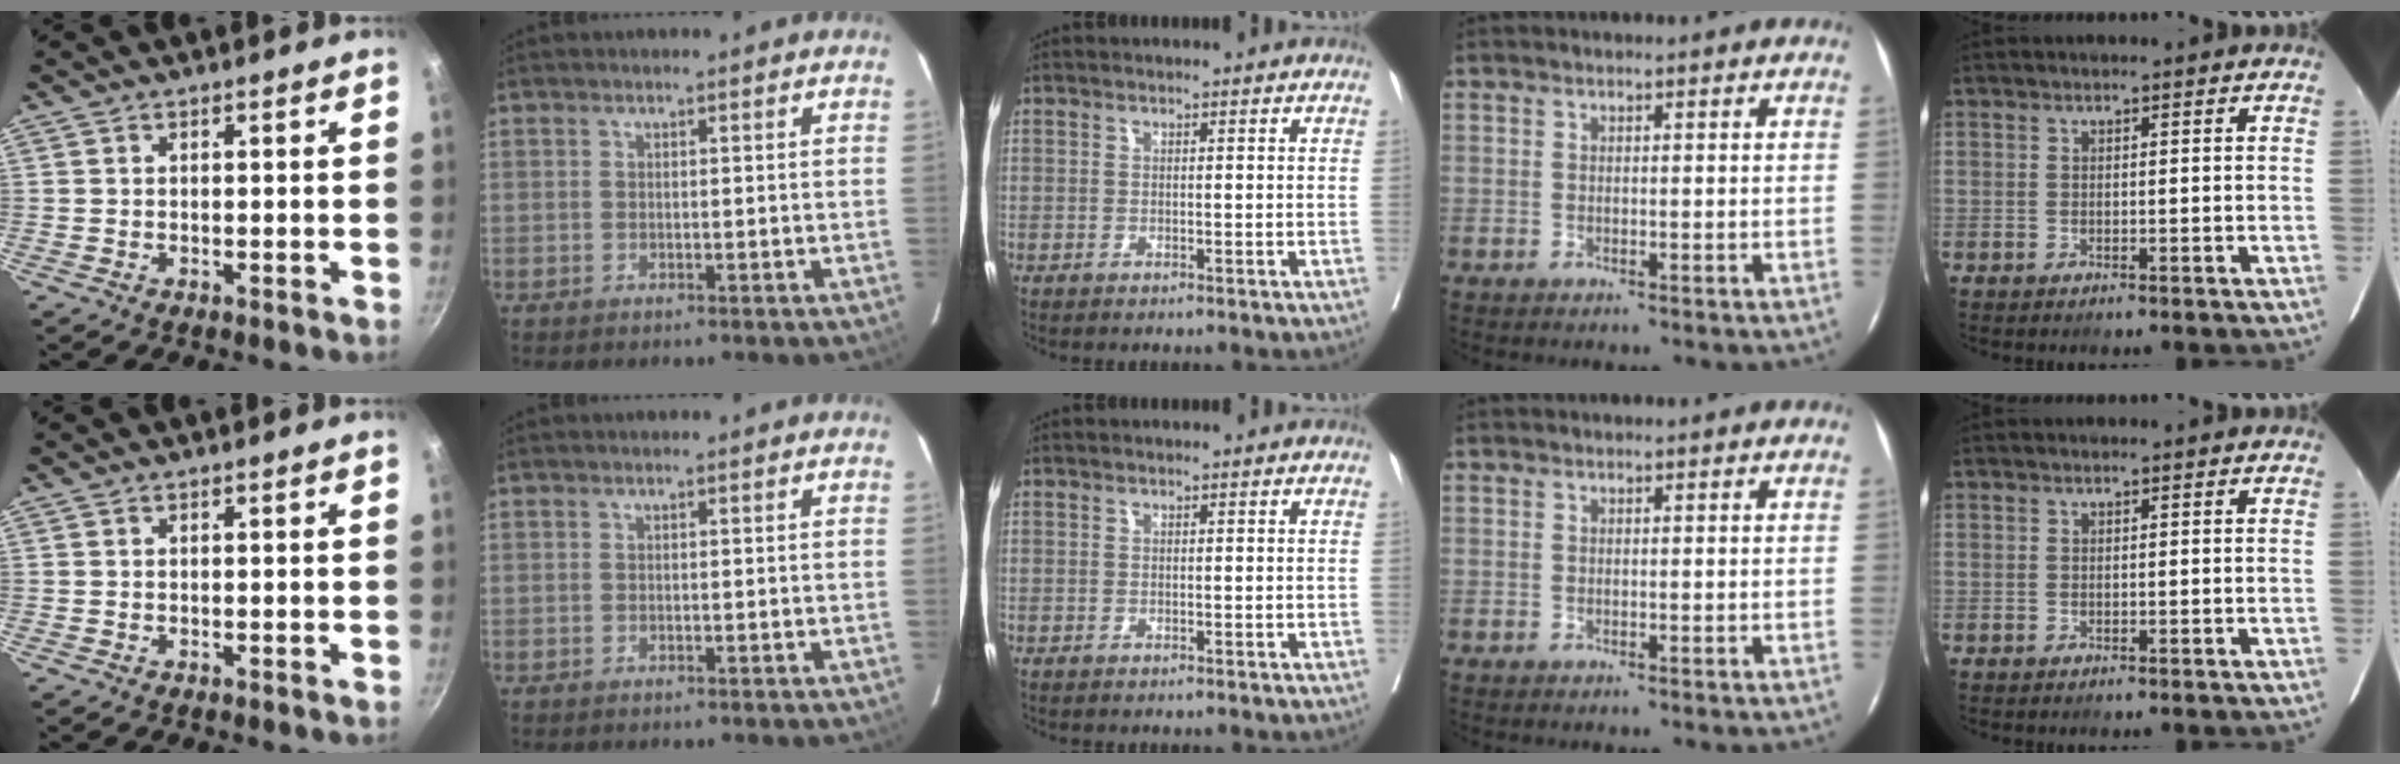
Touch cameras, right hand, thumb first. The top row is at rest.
{}